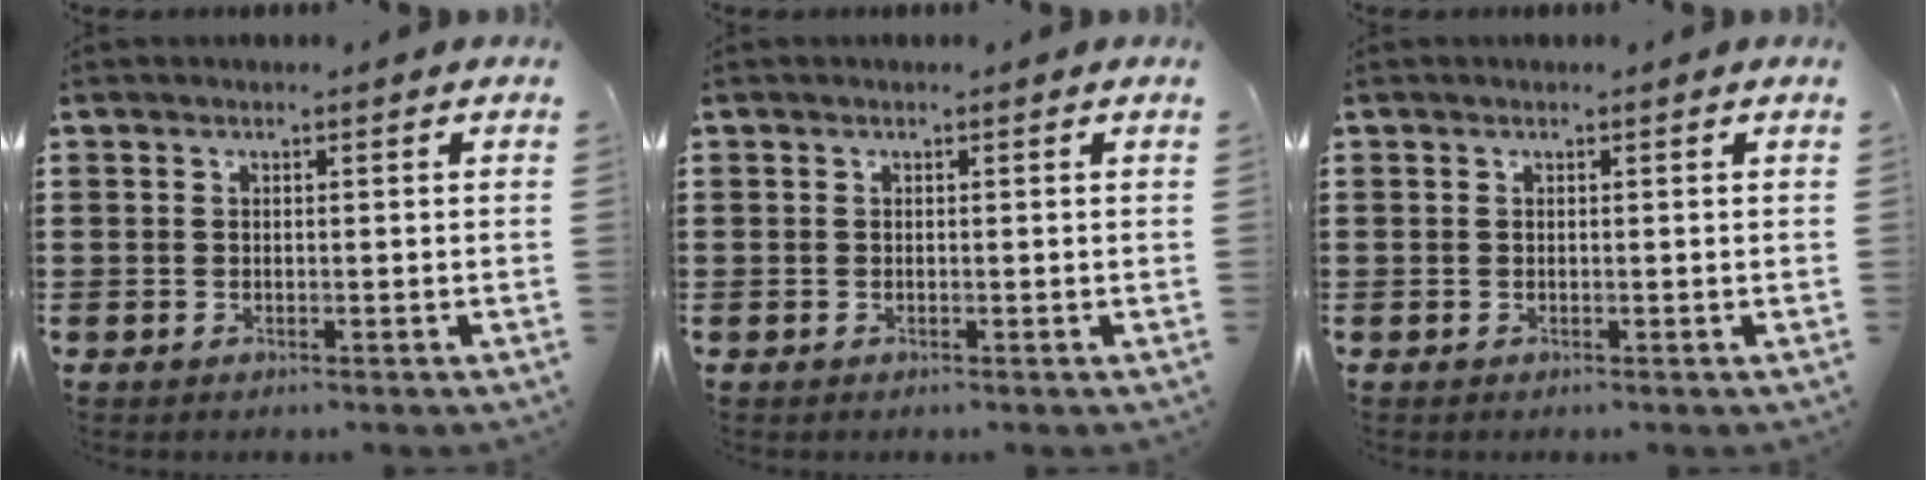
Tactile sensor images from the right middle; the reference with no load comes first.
{"total": 0.0}
{"total": 0.0}